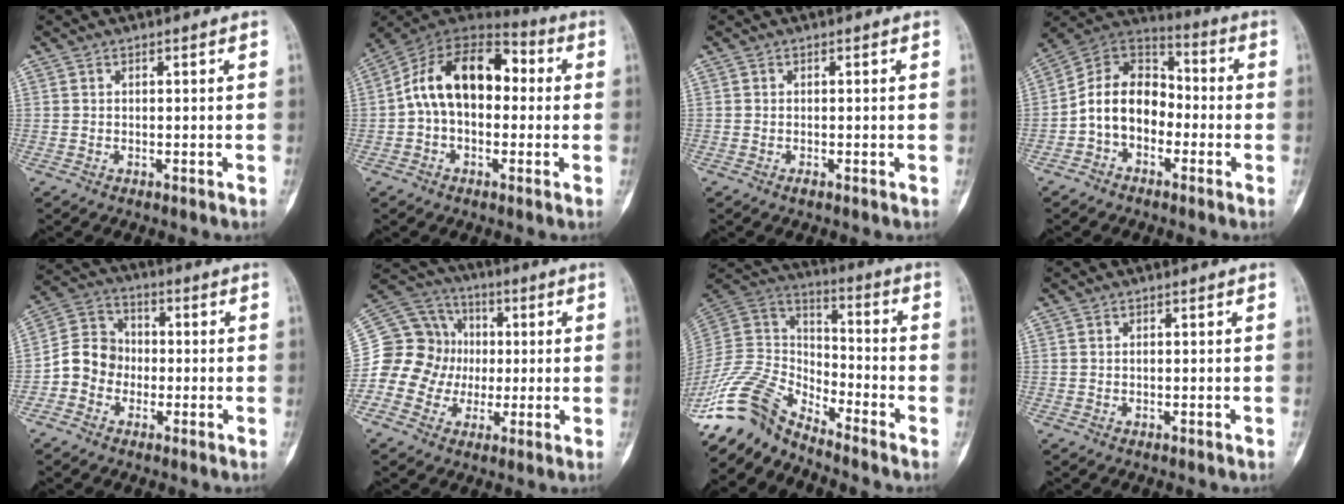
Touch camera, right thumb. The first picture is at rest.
{"total": 16.7, "force": [1.0, 10.6, 12.8], "torque": [-0.189, 0.049, 0.003]}
{"total": 0.6, "force": [-0.2, 0.2, 0.5], "torque": [-0.006, -0.001, -0.007]}
{"total": 12.4, "force": [-2.9, 9.1, 7.8], "torque": [-0.112, 0.055, -0.066]}
{"total": 8.4, "force": [-2.1, 7.4, 3.3], "torque": [-0.037, 0.032, -0.052]}
{"total": 16.0, "force": [-1.1, 15.2, 5.0], "torque": [-0.078, 0.060, -0.019]}
{"total": 13.9, "force": [-12.1, 4.9, 4.7], "torque": [-0.096, 0.091, -0.249]}
{"total": 0.0}